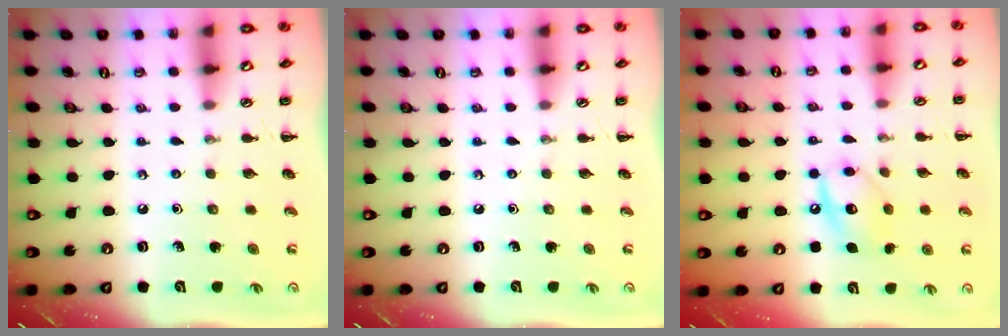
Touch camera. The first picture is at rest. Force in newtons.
{"total": 0.0}
{"total": 11.3, "press": 11.3, "slide": 1.0}